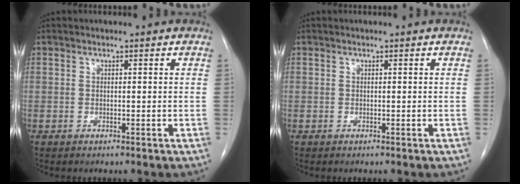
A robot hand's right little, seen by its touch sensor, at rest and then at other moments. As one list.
[{"total": 0.0}]